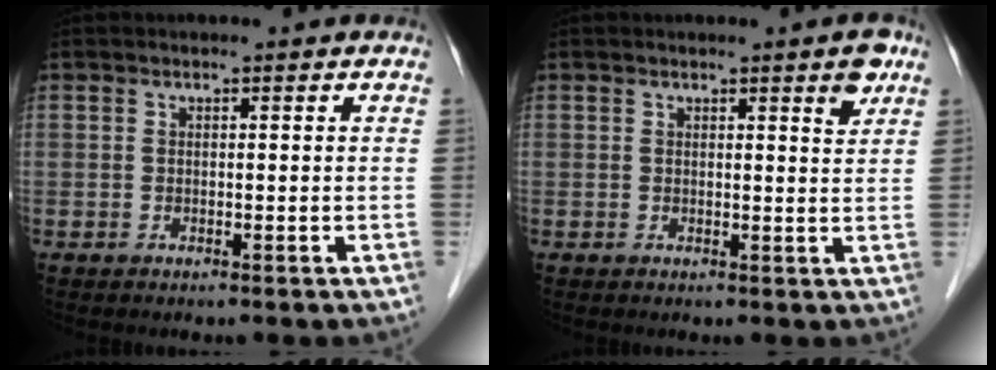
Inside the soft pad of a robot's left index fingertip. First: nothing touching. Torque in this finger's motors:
{"motor_torque": [0.27, -0.23, 0.13, 0.03]}